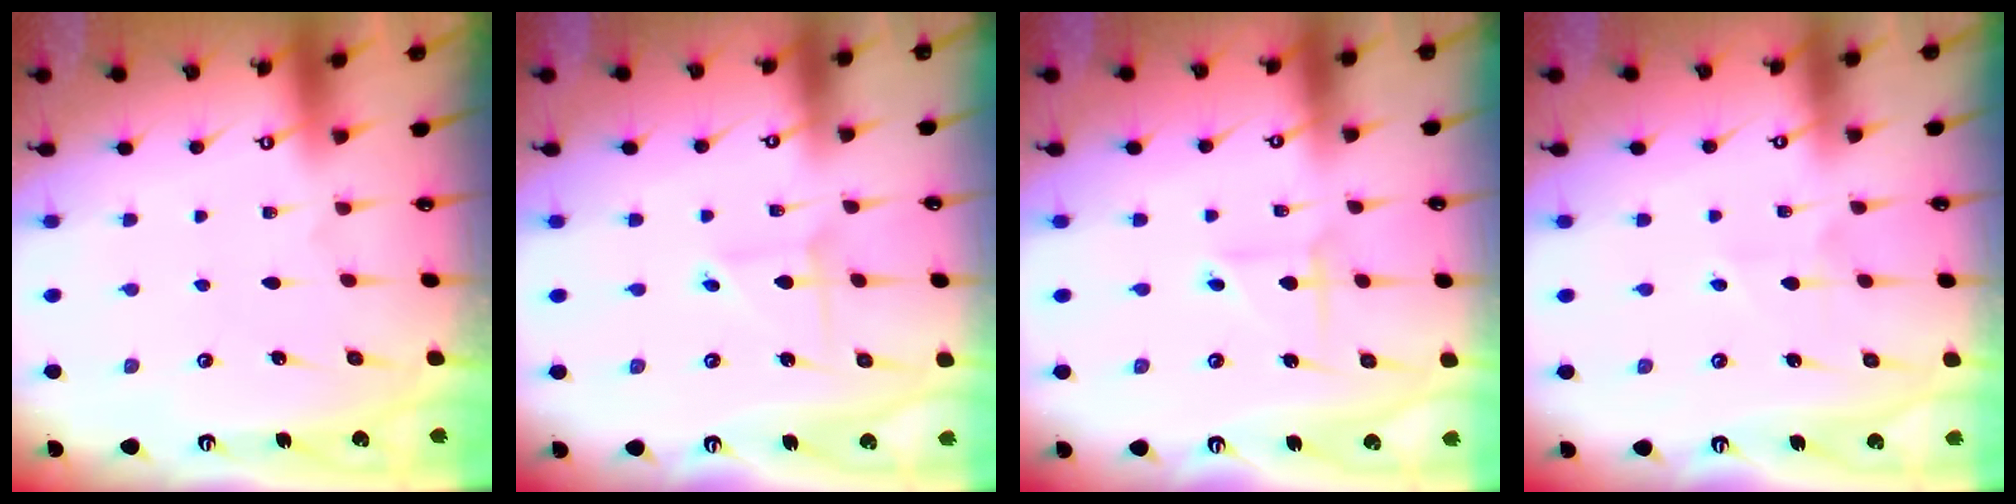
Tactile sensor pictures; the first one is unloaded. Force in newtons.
{"total": 2.3, "press": 2.3, "slide": 0.0}
{"total": 2.6, "press": 2.6, "slide": 0.3}
{"total": 2.6, "press": 2.6, "slide": 0.3}